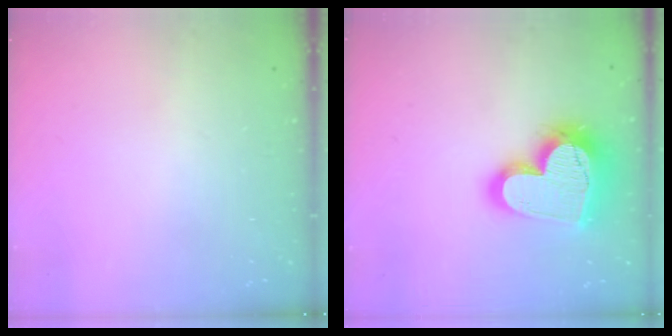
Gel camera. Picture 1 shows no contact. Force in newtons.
{"total": 22.4, "press": 22.3, "slide": 1.9}